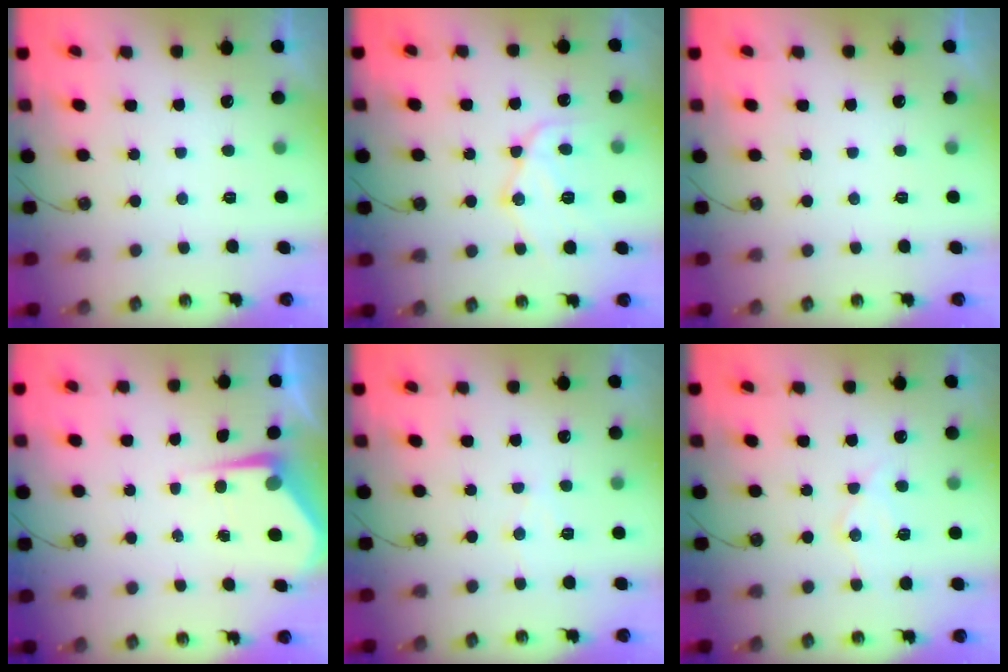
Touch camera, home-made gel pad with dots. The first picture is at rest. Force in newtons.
{"total": 13.9, "press": 13.9, "slide": 1.1}
{"total": 0.0}
{"total": 4.9, "press": 4.9, "slide": 0.2}
{"total": 5.6, "press": 5.6, "slide": 0.3}
{"total": 10.7, "press": 10.7, "slide": 1.1}